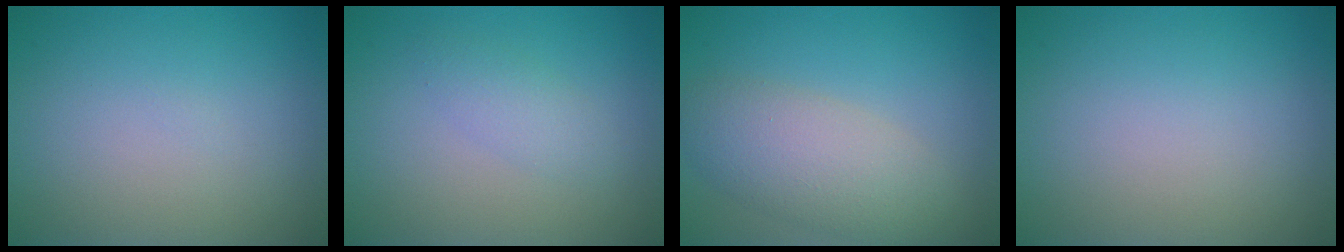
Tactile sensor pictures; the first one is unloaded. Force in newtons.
{"total": 1.7, "press": 1.7, "slide": 0.0}
{"total": 5.1, "press": 5.1, "slide": 0.4}
{"total": 0.0}